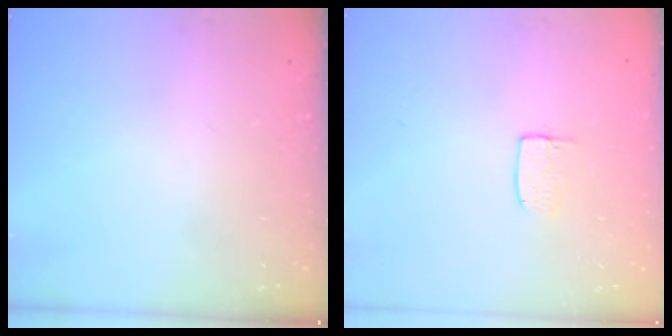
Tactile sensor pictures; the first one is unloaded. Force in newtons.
{"total": 3.6, "press": 3.6, "slide": 0.3}